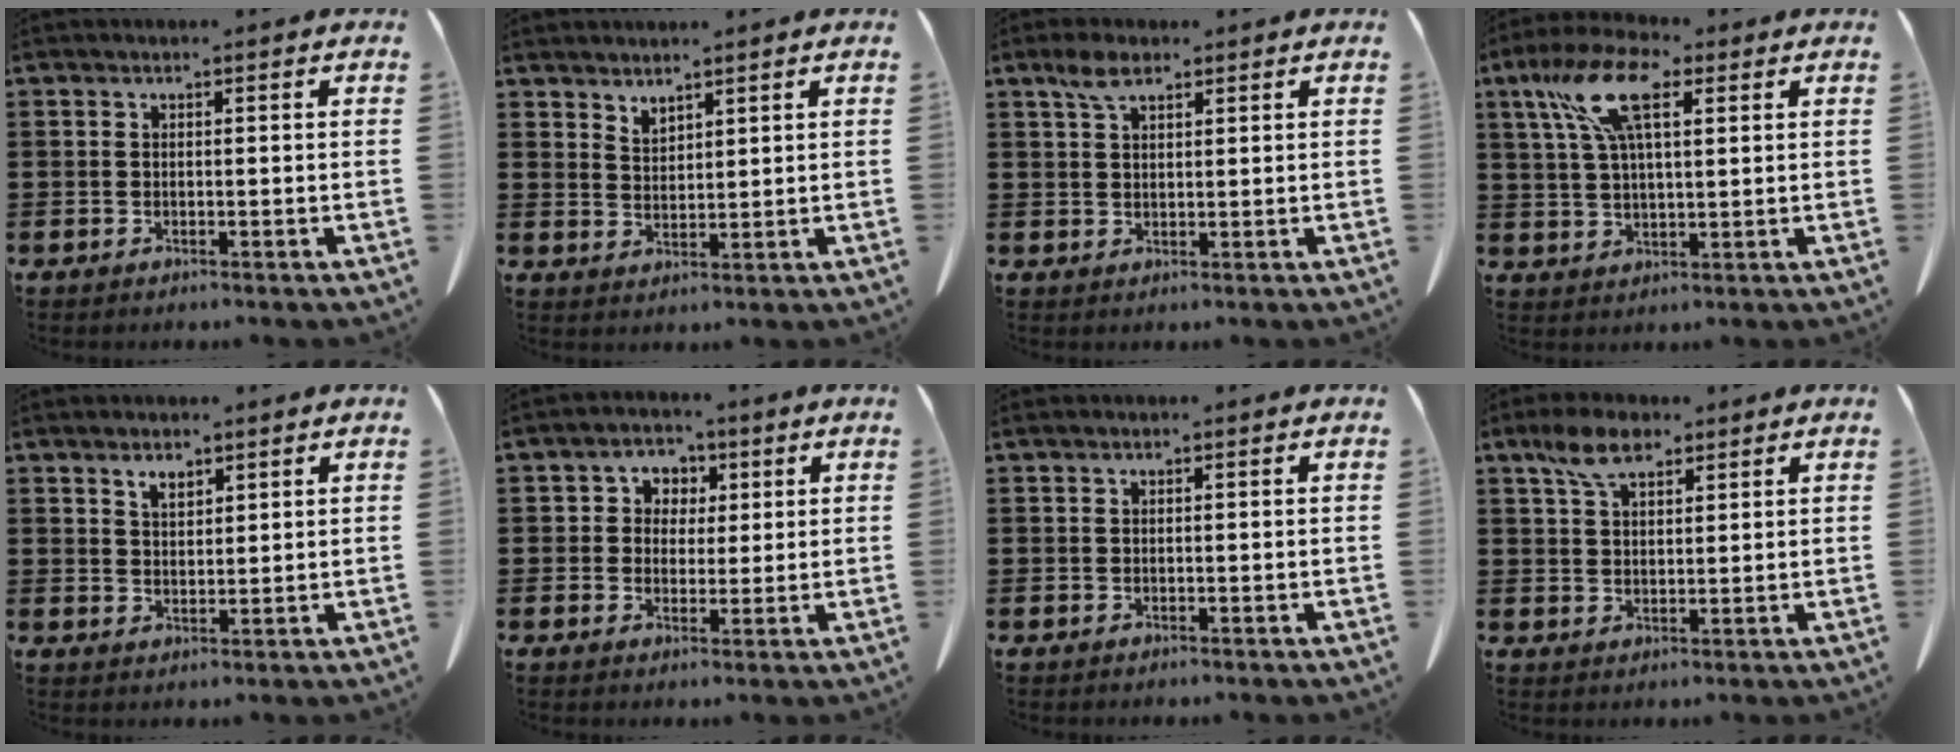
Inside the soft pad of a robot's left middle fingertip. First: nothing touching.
{"total": 2.6, "force": [2.6, 0.3, -0.1], "torque": [-0.004, -0.007, 0.051]}
{"total": 3.7, "force": [2.3, 1.6, 2.4], "torque": [-0.055, 0.004, 0.041]}
{"total": 10.6, "force": [4.6, 4.0, 8.6], "torque": [-0.196, 0.007, 0.078]}
{"total": 2.5, "force": [2.0, 0.8, 1.1], "torque": [-0.018, -0.003, 0.037]}
{"total": 3.8, "force": [1.3, 3.5, 0.7], "torque": [-0.027, 0.011, 0.018]}
{"total": 0.0}
{"total": 6.0, "force": [3.9, 2.8, 3.6], "torque": [-0.082, 0.006, 0.073]}